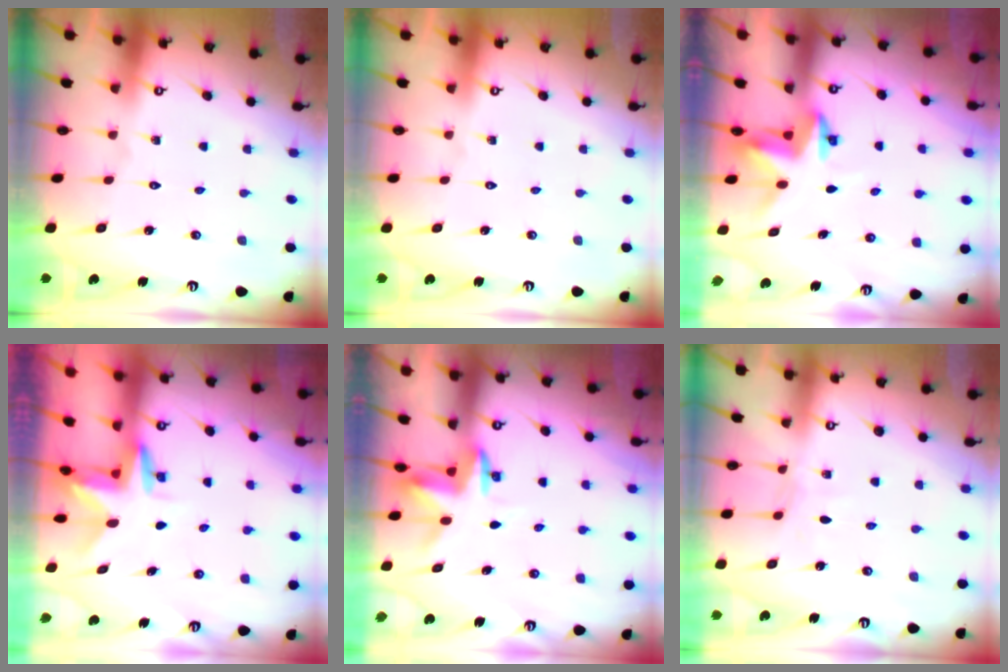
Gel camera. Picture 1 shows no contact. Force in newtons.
{"total": 0.0}
{"total": 3.3, "press": 3.3, "slide": 0.2}
{"total": 3.0, "press": 3.0, "slide": 0.2}
{"total": 3.7, "press": 3.6, "slide": 0.2}
{"total": 3.6, "press": 3.6, "slide": 0.4}